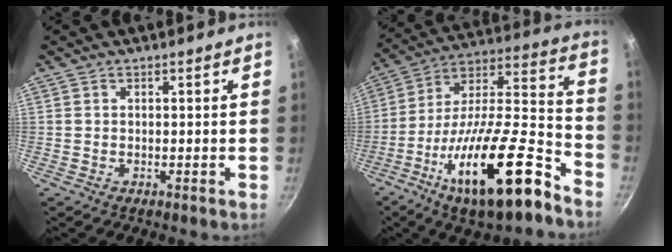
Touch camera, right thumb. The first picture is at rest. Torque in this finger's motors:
{"motor_torque": [3.26, 1.75, 2.13, -0.65, 0.72]}